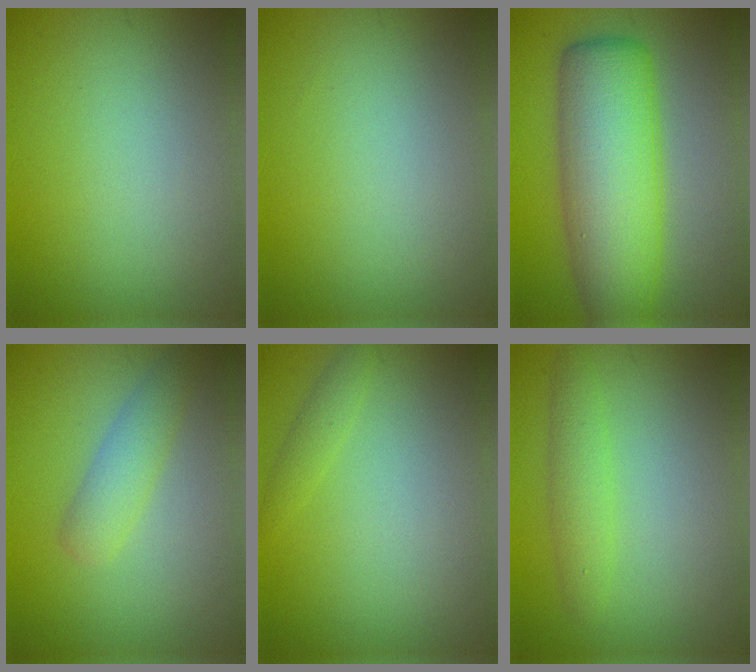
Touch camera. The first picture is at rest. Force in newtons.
{"total": 0.0}
{"total": 10.3, "press": 10.3, "slide": 0.4}
{"total": 2.6, "press": 2.6, "slide": 0.1}
{"total": 1.2, "press": 1.2, "slide": 0.1}
{"total": 2.3, "press": 2.3, "slide": 0.2}